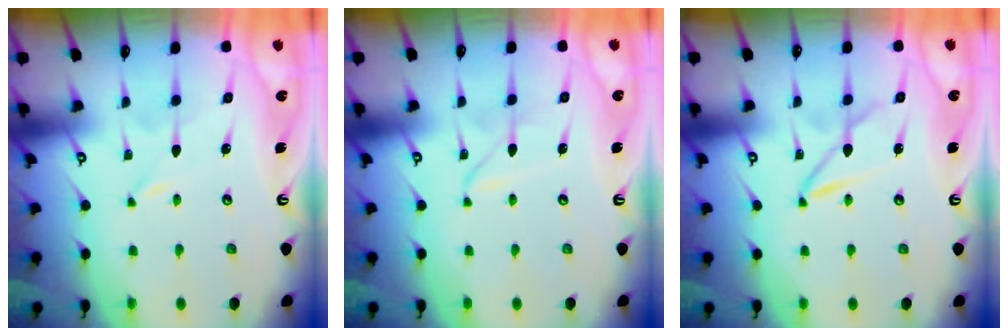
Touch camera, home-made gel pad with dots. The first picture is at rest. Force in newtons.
{"total": 1.5, "press": 1.5, "slide": 0.2}
{"total": 2.9, "press": 2.9, "slide": 0.3}